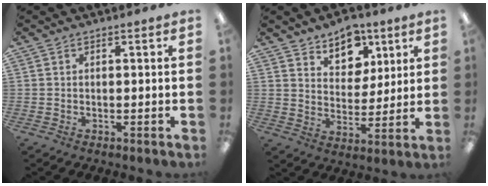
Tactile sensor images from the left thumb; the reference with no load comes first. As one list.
[{"total": 10.1, "force": [7.0, 6.6, 3.0], "torque": [-0.037, -0.046, 0.128]}]